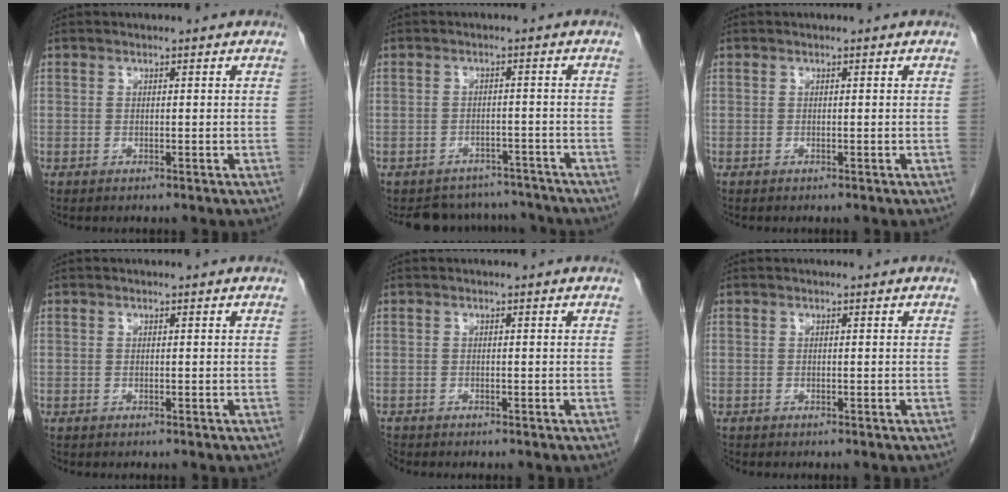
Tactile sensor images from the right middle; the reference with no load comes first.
{"total": 8.2, "force": [-7.6, 2.9, -0.1], "torque": [0.008, 0.019, -0.093]}
{"total": 0.0}
{"total": 0.0}
{"total": 1.4, "force": [-1.4, 0.4, 0.1], "torque": [-0.005, -0.005, -0.024]}
{"total": 0.6, "force": [-0.5, 0.1, 0.0], "torque": [-0.005, -0.003, -0.014]}